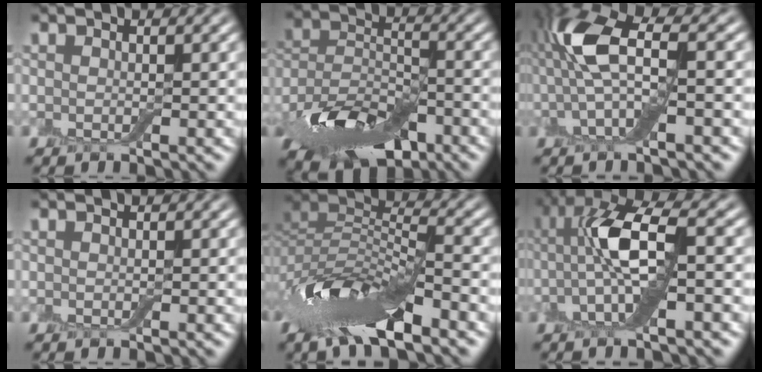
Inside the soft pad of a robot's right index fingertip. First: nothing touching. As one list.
[{"total": 10.3, "force": [-7.5, 5.3, 4.7], "torque": [-0.087, -0.001, -0.134]}, {"total": 7.1, "force": [0.6, 2.5, 6.7], "torque": [-0.148, 0.015, 0.003]}, {"total": 0.0}, {"total": 10.1, "force": [-5.4, 3.7, 7.7], "torque": [-0.140, 0.007, -0.110]}, {"total": 7.1, "force": [-0.7, 2.3, 6.7], "torque": [-0.136, 0.020, -0.022]}]